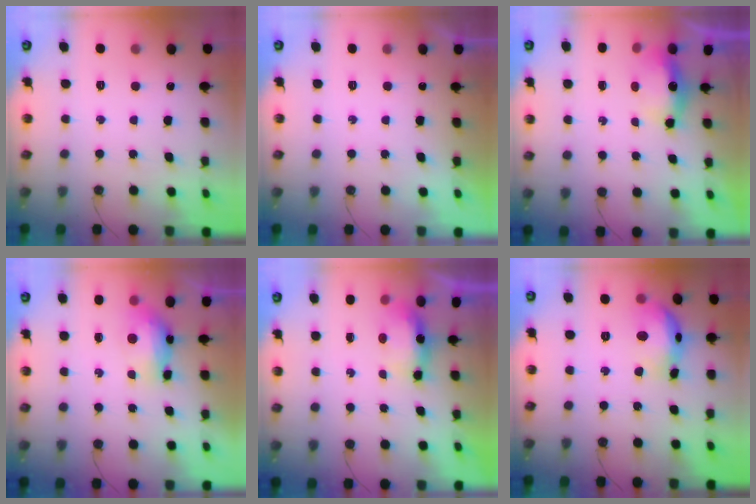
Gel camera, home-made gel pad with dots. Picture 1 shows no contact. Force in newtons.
{"total": 0.0}
{"total": 5.8, "press": 5.7, "slide": 1.2}
{"total": 7.7, "press": 7.6, "slide": 1.1}
{"total": 5.7, "press": 5.7, "slide": 0.9}
{"total": 15.0, "press": 15.0, "slide": 1.3}